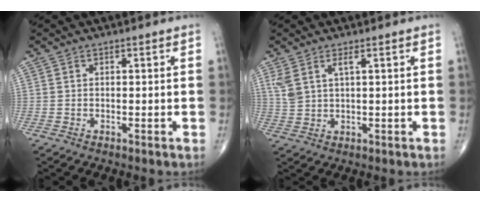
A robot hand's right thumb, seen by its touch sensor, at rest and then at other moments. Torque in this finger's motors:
{"motor_torque": [0.03, 0.10, 0.30, 0.18, 0.06]}